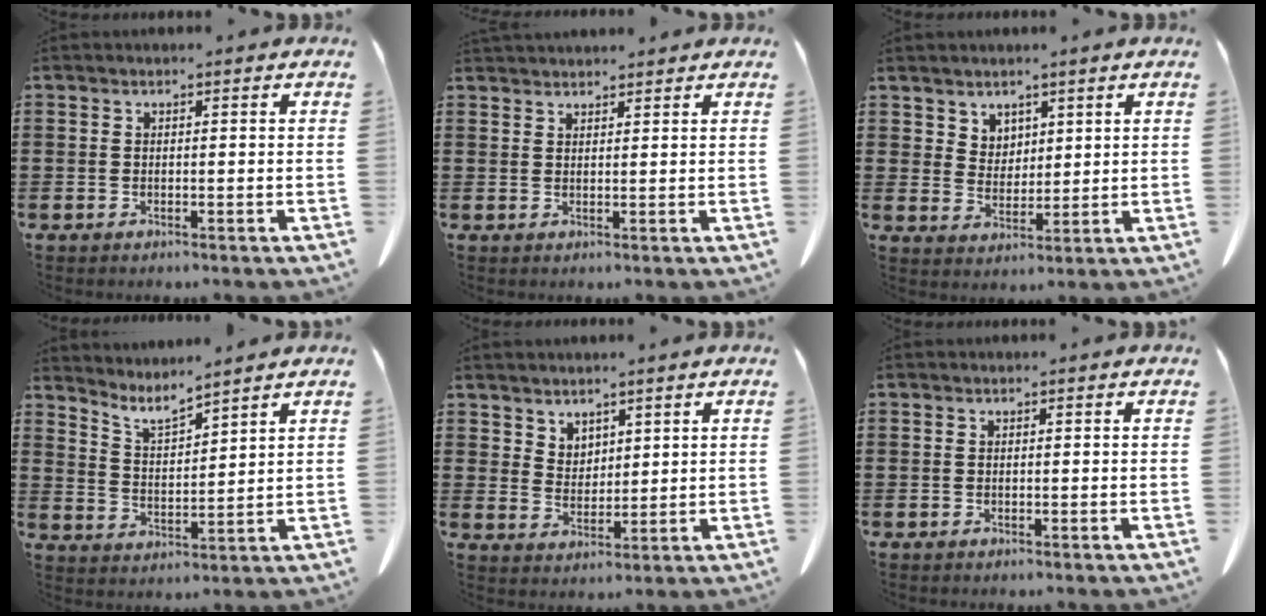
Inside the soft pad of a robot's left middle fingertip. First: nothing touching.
{"total": 1.8, "force": [1.8, 0.2, 0.1], "torque": [-0.006, -0.002, 0.035]}
{"total": 4.1, "force": [3.3, 2.5, 0.4], "torque": [-0.021, -0.002, 0.062]}
{"total": 4.8, "force": [4.5, 0.2, 1.8], "torque": [-0.051, -0.024, 0.077]}
{"total": 3.8, "force": [3.3, 2.0, 0.2], "torque": [-0.014, -0.004, 0.064]}
{"total": 0.0}